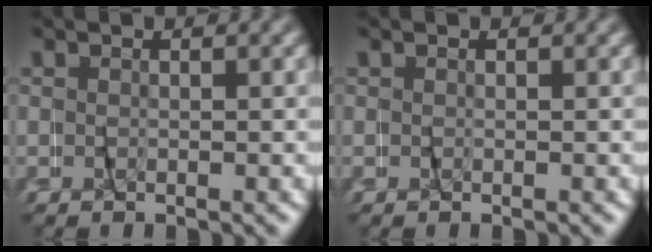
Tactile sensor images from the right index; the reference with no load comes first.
{"total": 0.0}